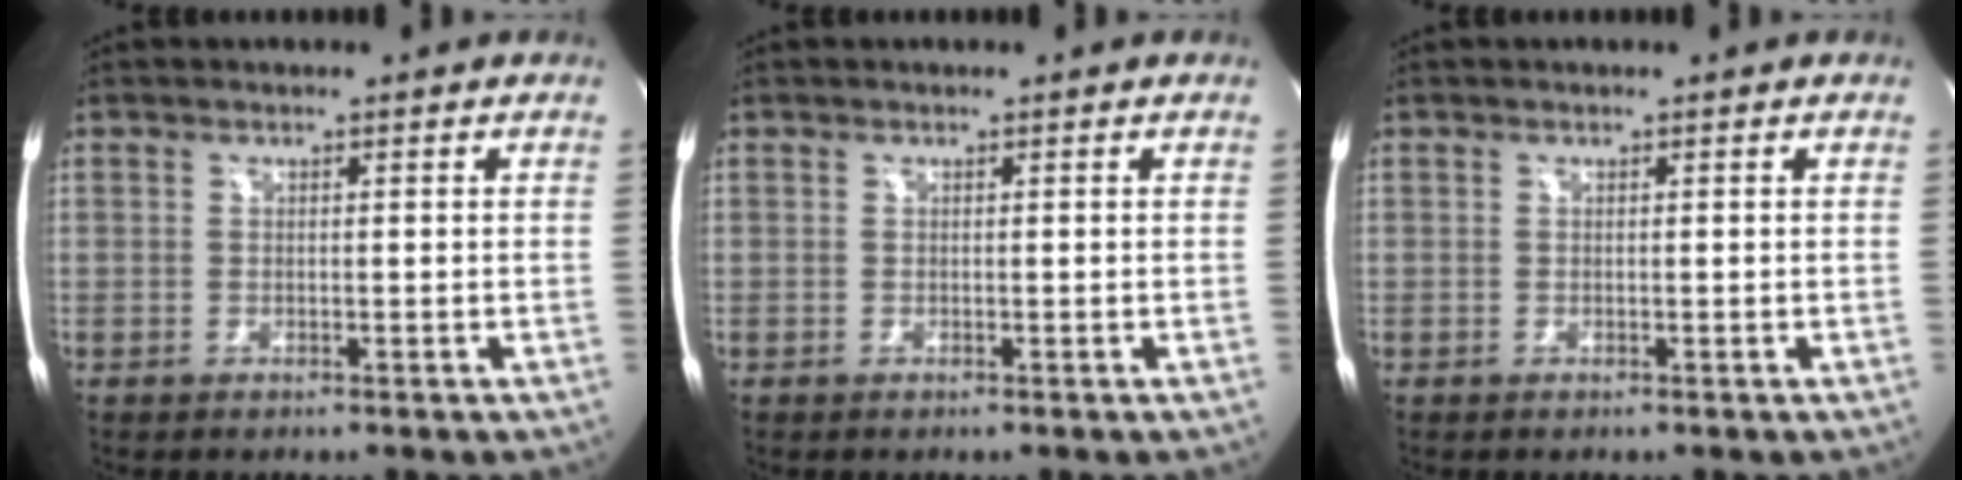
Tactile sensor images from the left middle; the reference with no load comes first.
{"total": 0.0}
{"total": 0.0}